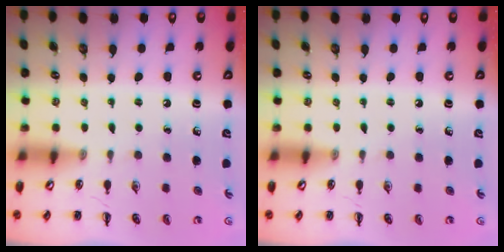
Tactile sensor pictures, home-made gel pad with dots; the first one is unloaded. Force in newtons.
{"total": 0.0}